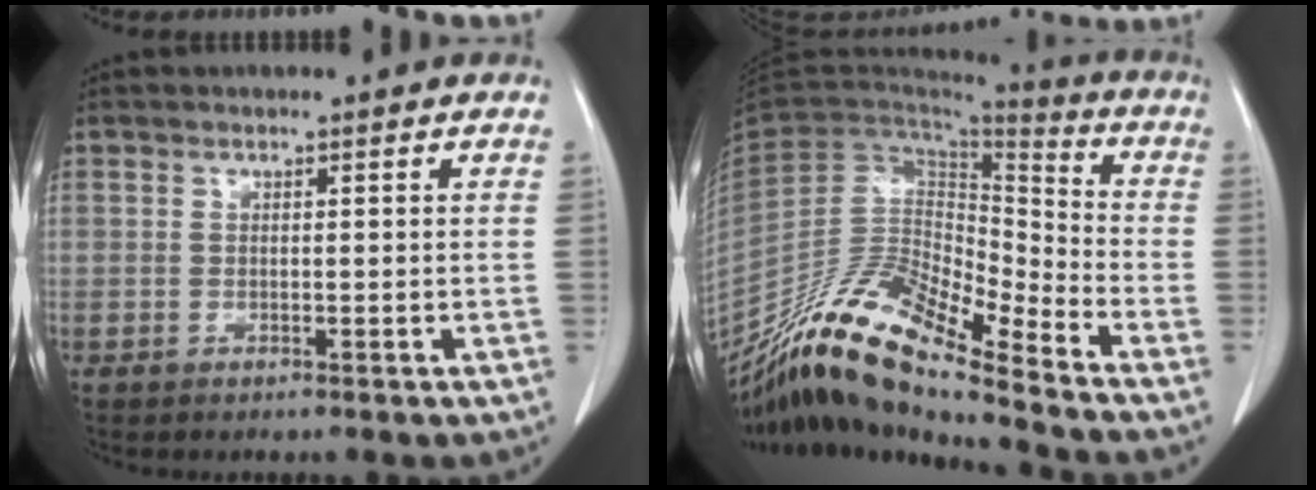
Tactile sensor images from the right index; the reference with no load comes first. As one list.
[{"total": 15.9, "force": [-13.6, 1.4, 8.2], "torque": [-0.151, 0.026, -0.252]}]